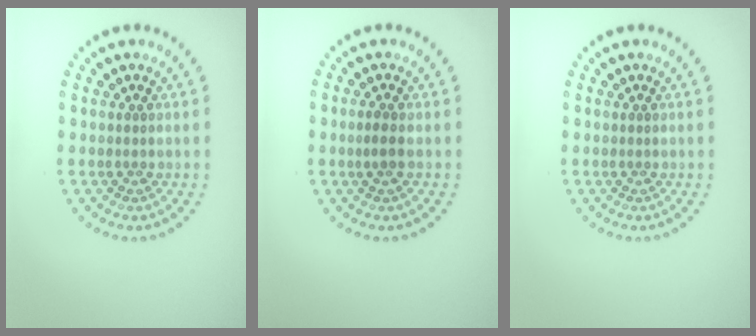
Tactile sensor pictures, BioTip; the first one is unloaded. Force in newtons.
{"total": 1.3, "press": 1.1, "slide": 0.6}
{"total": 0.0}